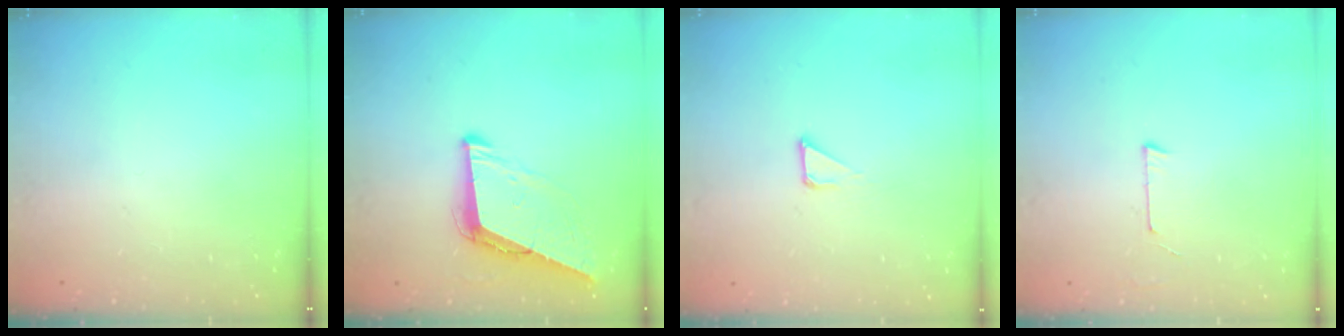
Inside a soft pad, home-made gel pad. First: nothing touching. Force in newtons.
{"total": 8.3, "press": 7.8, "slide": 3.1}
{"total": 2.8, "press": 2.8, "slide": 0.1}
{"total": 3.2, "press": 3.2, "slide": 0.2}